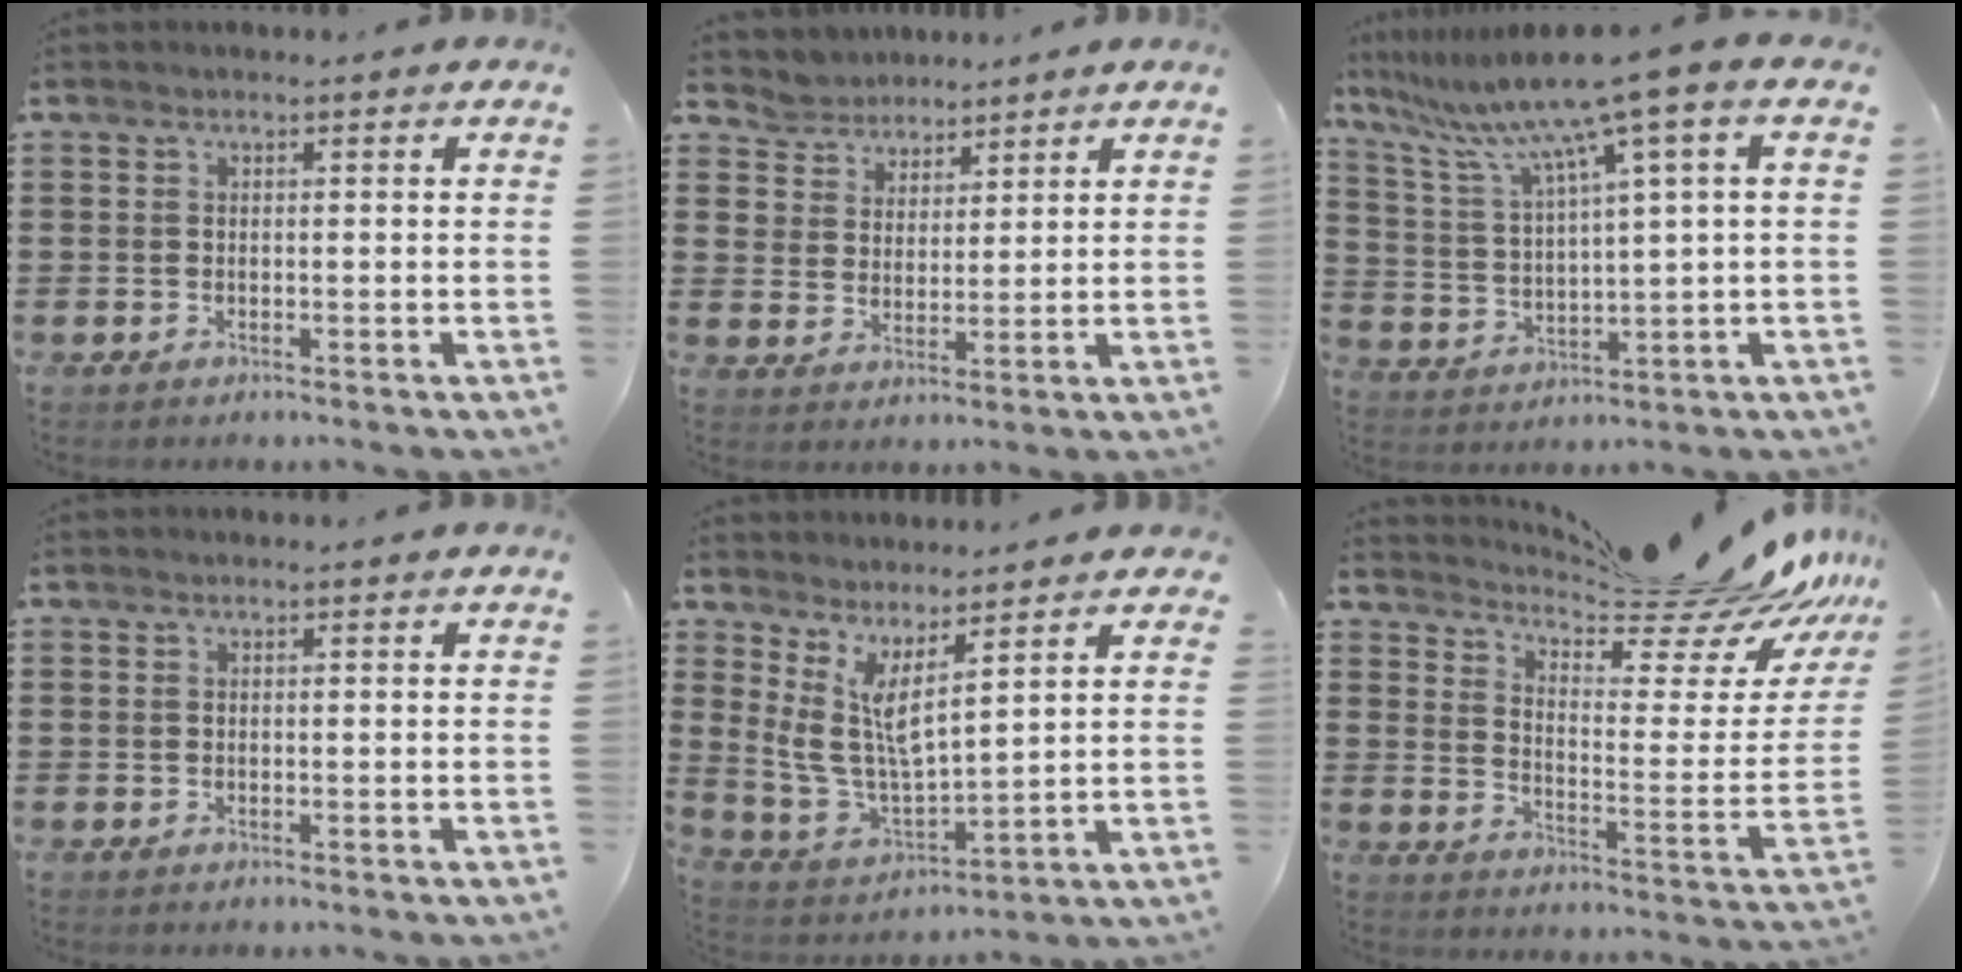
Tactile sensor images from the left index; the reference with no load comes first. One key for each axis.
{"total": 4.8, "fx": 4.2, "fy": 2.3, "fz": -0.8, "tx": -0.012, "ty": -0.014, "tz": 0.077}
{"total": 9.8, "fx": 6.6, "fy": -0.6, "fz": 7.2, "tx": -0.163, "ty": -0.037, "tz": 0.103}
{"total": 0.0}
{"total": 7.0, "fx": 3.8, "fy": 2.6, "fz": 5.3, "tx": -0.133, "ty": -0.029, "tz": 0.063}
{"total": 14.6, "fx": 12.8, "fy": 1.8, "fz": 6.7, "tx": -0.096, "ty": -0.102, "tz": 0.208}